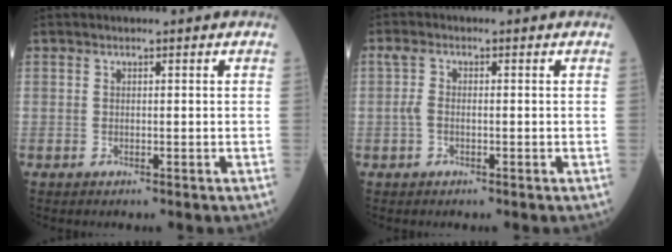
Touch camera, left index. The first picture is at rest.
{"total": 2.0, "force": [-0.2, 1.0, 1.7], "torque": [-0.046, 0.005, -0.003]}